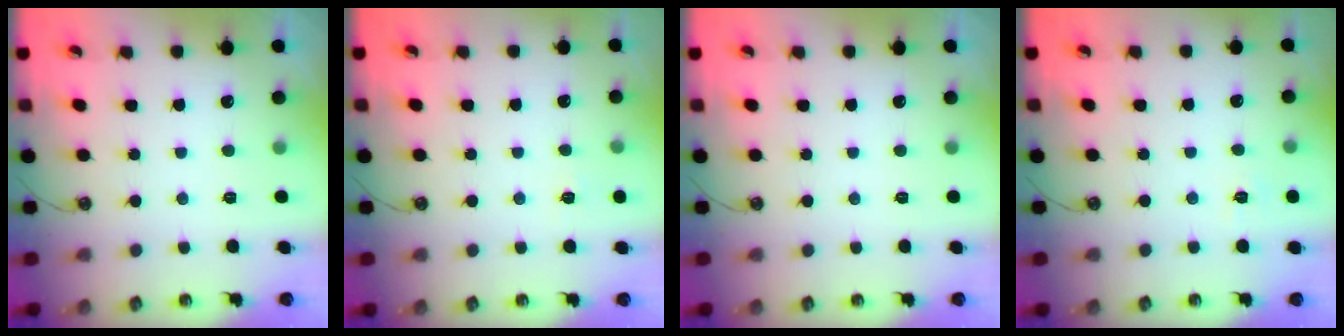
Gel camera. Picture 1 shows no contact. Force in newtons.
{"total": 3.7, "press": 3.7, "slide": 0.4}
{"total": 0.0}
{"total": 4.1, "press": 4.1, "slide": 0.6}